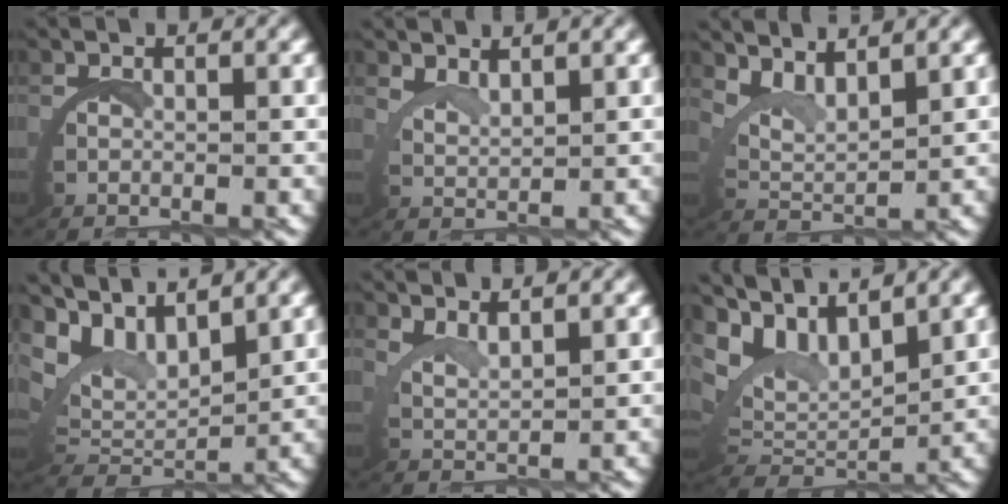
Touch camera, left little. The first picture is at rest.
{"total": 2.6, "force": [2.5, -0.5, 0.4], "torque": [-0.017, -0.005, 0.049]}
{"total": 4.3, "force": [3.4, 1.7, 1.9], "torque": [-0.056, -0.001, 0.054]}
{"total": 7.4, "force": [3.9, 4.4, 4.6], "torque": [-0.105, -0.001, 0.068]}
{"total": 2.7, "force": [2.5, -0.1, 0.9], "torque": [-0.030, -0.005, 0.047]}
{"total": 8.5, "force": [4.0, 5.2, 5.4], "torque": [-0.125, -0.002, 0.069]}